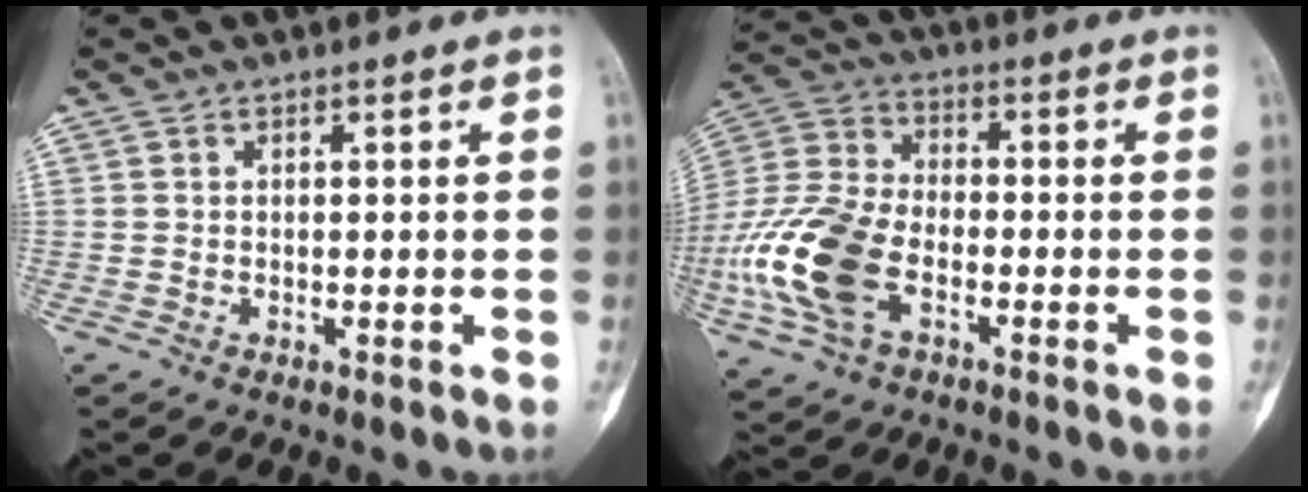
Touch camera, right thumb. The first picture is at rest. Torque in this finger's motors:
{"motor_torque": [2.25, 2.18, 1.43, -1.35, 0.52]}